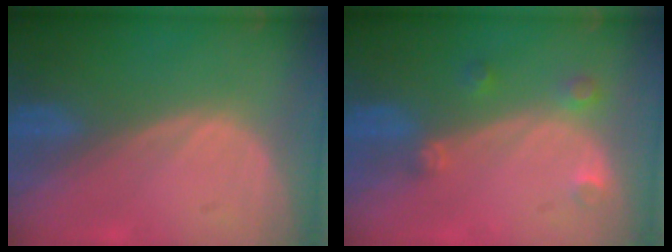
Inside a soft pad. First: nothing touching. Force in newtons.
{"total": 2.7, "press": 2.6, "slide": 0.4}